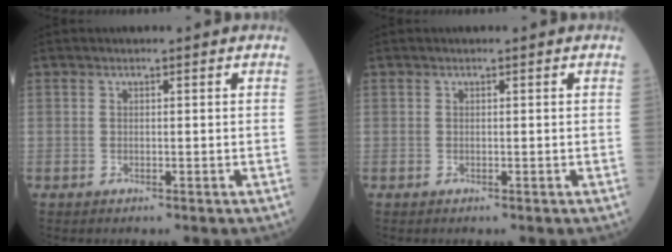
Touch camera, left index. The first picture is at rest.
{"total": 0.0}